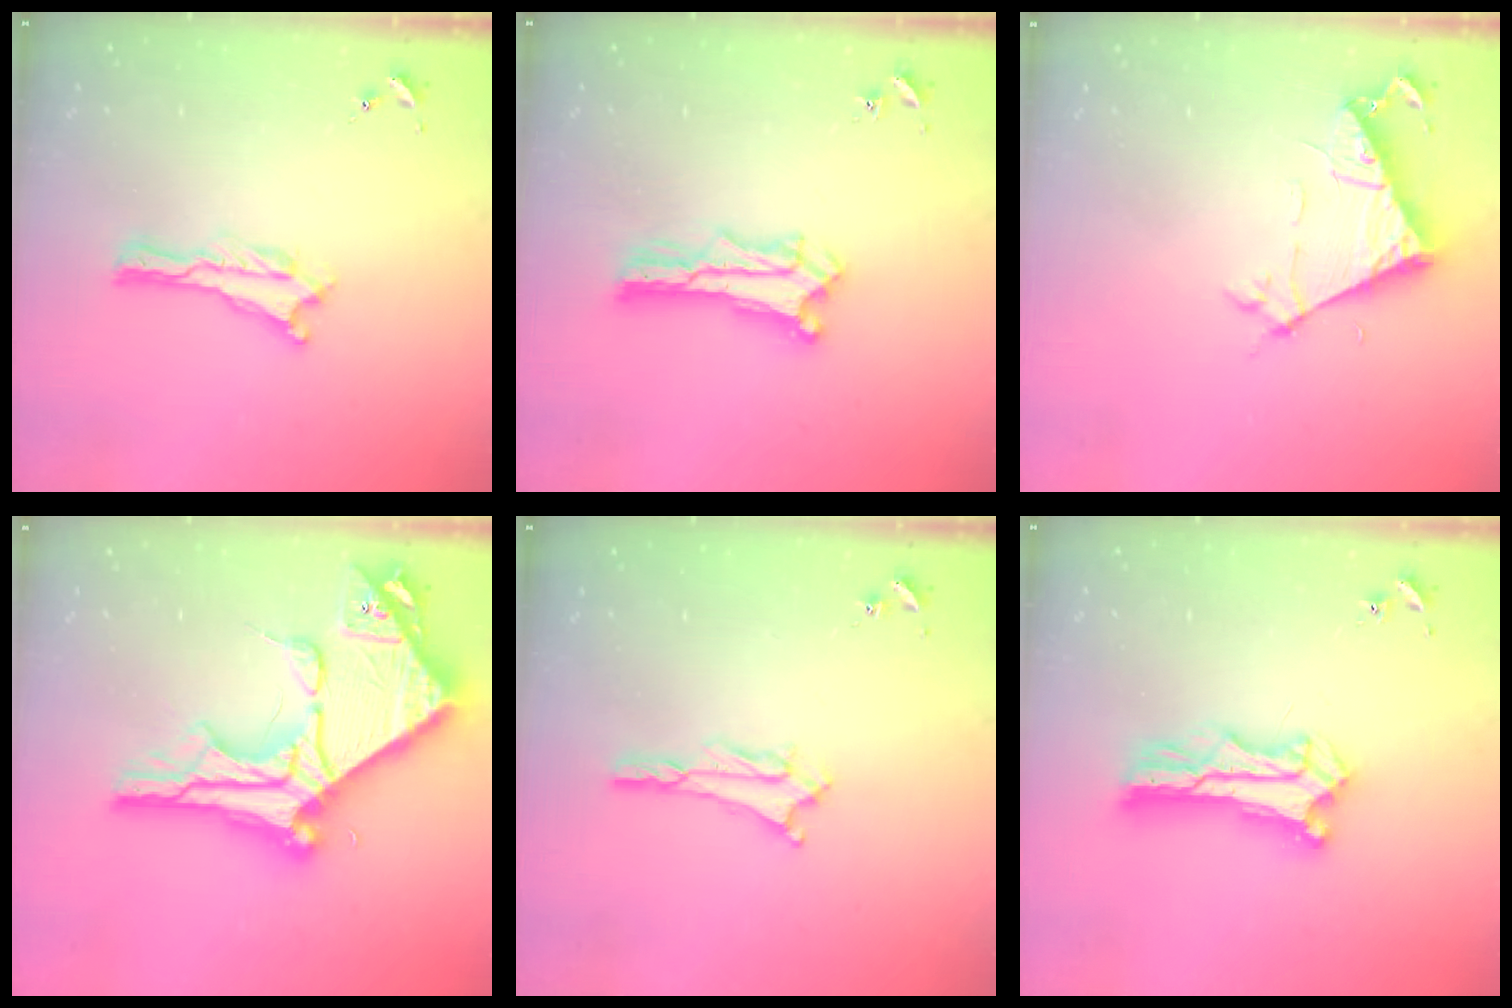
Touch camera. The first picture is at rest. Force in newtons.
{"total": 1.4, "press": 1.4, "slide": 0.2}
{"total": 6.5, "press": 6.5, "slide": 0.5}
{"total": 15.4, "press": 15.3, "slide": 1.5}
{"total": 2.4, "press": 2.4, "slide": 0.4}
{"total": 7.4, "press": 7.4, "slide": 0.7}